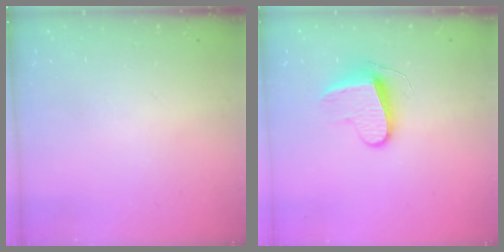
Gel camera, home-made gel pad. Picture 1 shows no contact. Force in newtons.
{"total": 9.1, "press": 9.0, "slide": 0.6}